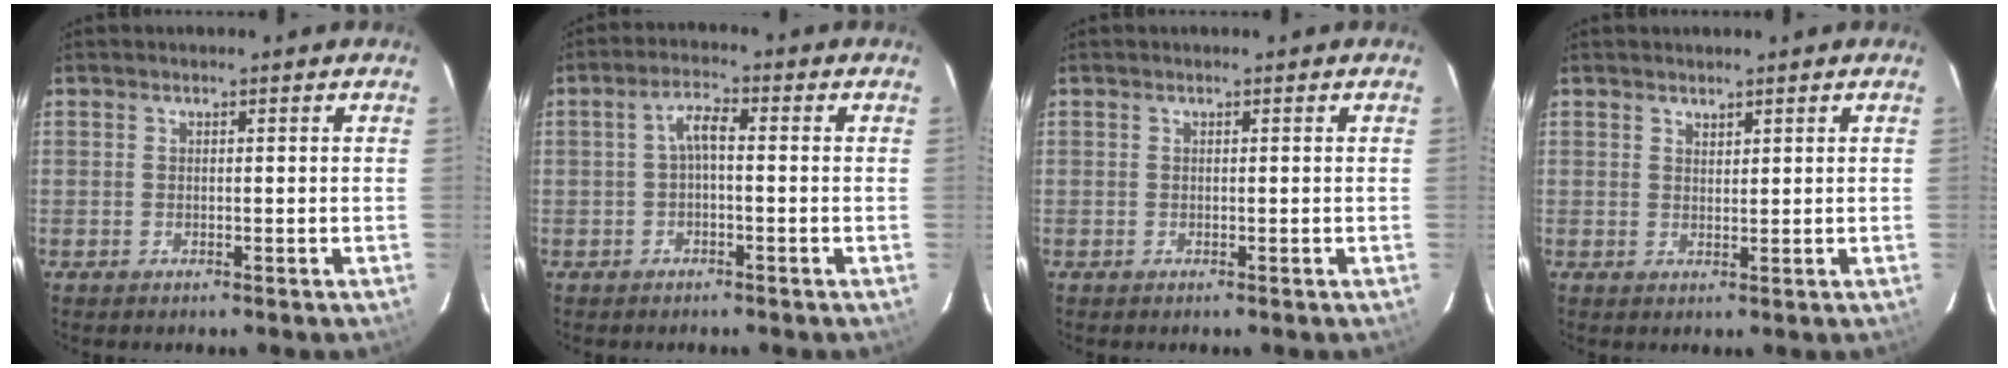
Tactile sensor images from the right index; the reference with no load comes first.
{"total": 3.2, "force": [-0.5, 1.1, 3.0], "torque": [-0.060, 0.012, -0.009]}
{"total": 0.0}
{"total": 1.2, "force": [1.1, 0.5, 0.2], "torque": [-0.003, 0.001, 0.021]}